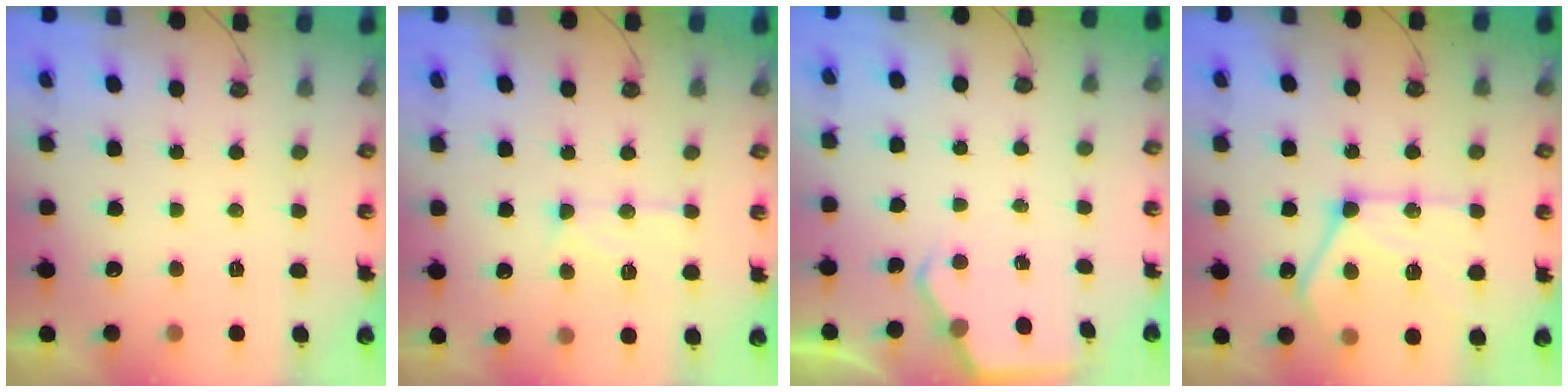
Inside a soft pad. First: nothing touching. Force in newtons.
{"total": 11.1, "press": 11.1, "slide": 1.0}
{"total": 2.6, "press": 2.5, "slide": 0.4}
{"total": 19.0, "press": 19.0, "slide": 1.4}